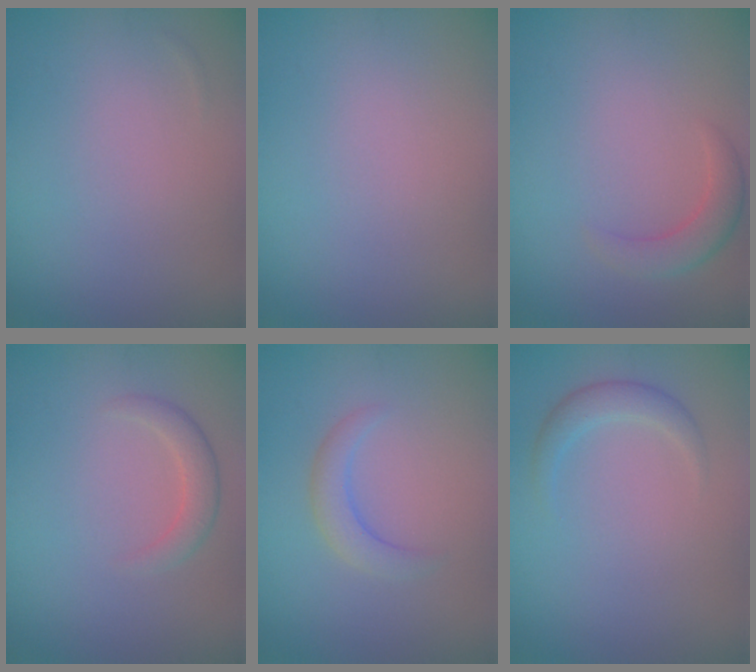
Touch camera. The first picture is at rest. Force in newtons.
{"total": 0.0}
{"total": 2.4, "press": 2.4, "slide": 0.2}
{"total": 1.9, "press": 1.9, "slide": 0.2}
{"total": 2.0, "press": 2.0, "slide": 0.3}
{"total": 1.8, "press": 1.8, "slide": 0.1}